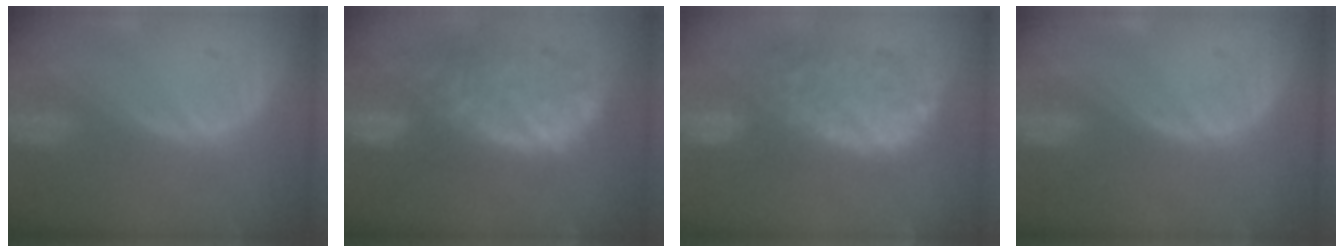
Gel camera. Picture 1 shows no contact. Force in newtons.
{"total": 11.4, "press": 9.6, "slide": 6.1}
{"total": 10.1, "press": 9.6, "slide": 3.1}
{"total": 0.0}